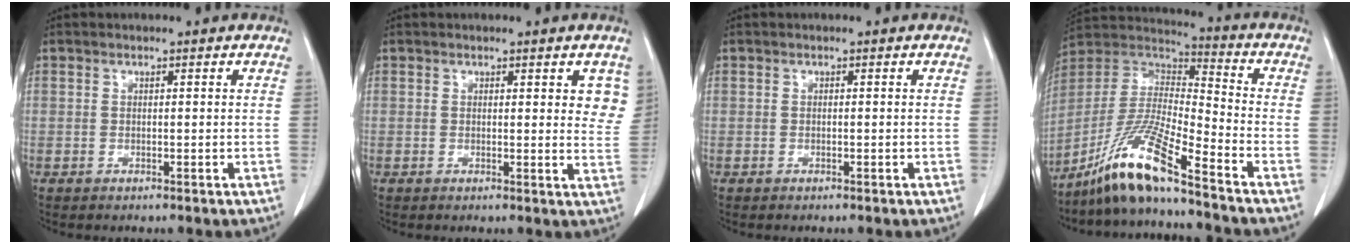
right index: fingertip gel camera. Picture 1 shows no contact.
{"total": 4.6, "force": [2.4, 1.4, 3.7], "torque": [-0.033, -0.009, 0.020]}
{"total": 0.0}
{"total": 14.1, "force": [-10.4, -0.2, 9.4], "torque": [-0.196, -0.008, -0.197]}